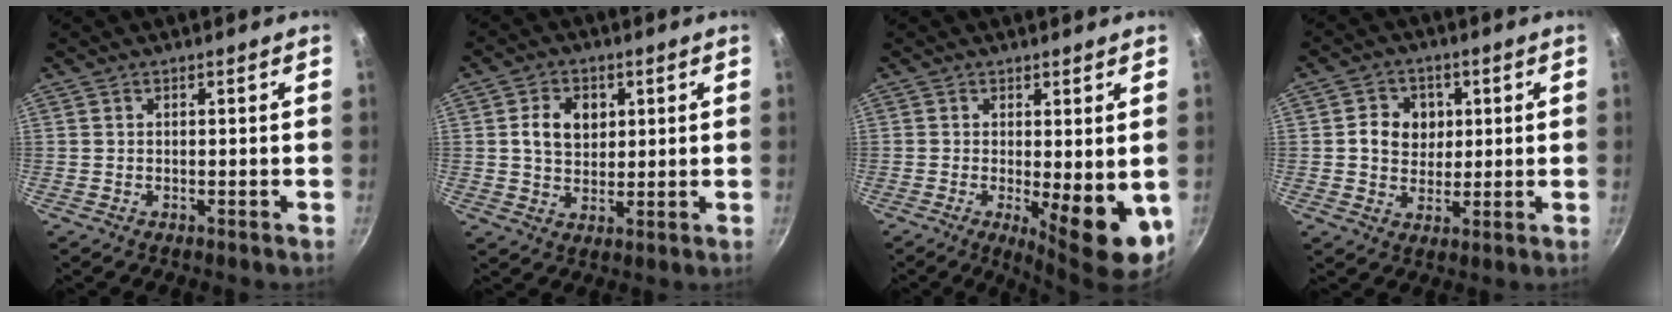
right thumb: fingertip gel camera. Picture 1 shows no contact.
{"total": 7.2, "force": [1.8, 5.4, 4.4], "torque": [-0.056, -0.002, 0.029]}
{"total": 9.8, "force": [-1.5, 2.9, 9.3], "torque": [-0.111, -0.008, -0.008]}
{"total": 7.3, "force": [1.3, 6.4, 3.3], "torque": [-0.024, -0.001, 0.014]}